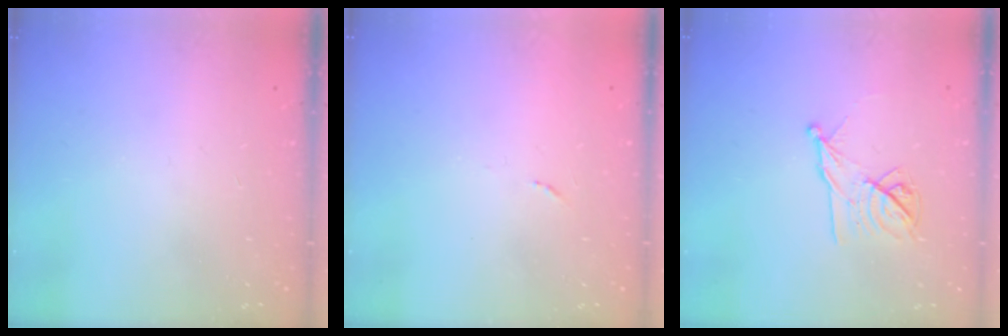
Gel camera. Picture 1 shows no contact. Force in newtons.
{"total": 4.6, "press": 4.6, "slide": 0.6}
{"total": 11.3, "press": 11.3, "slide": 0.5}